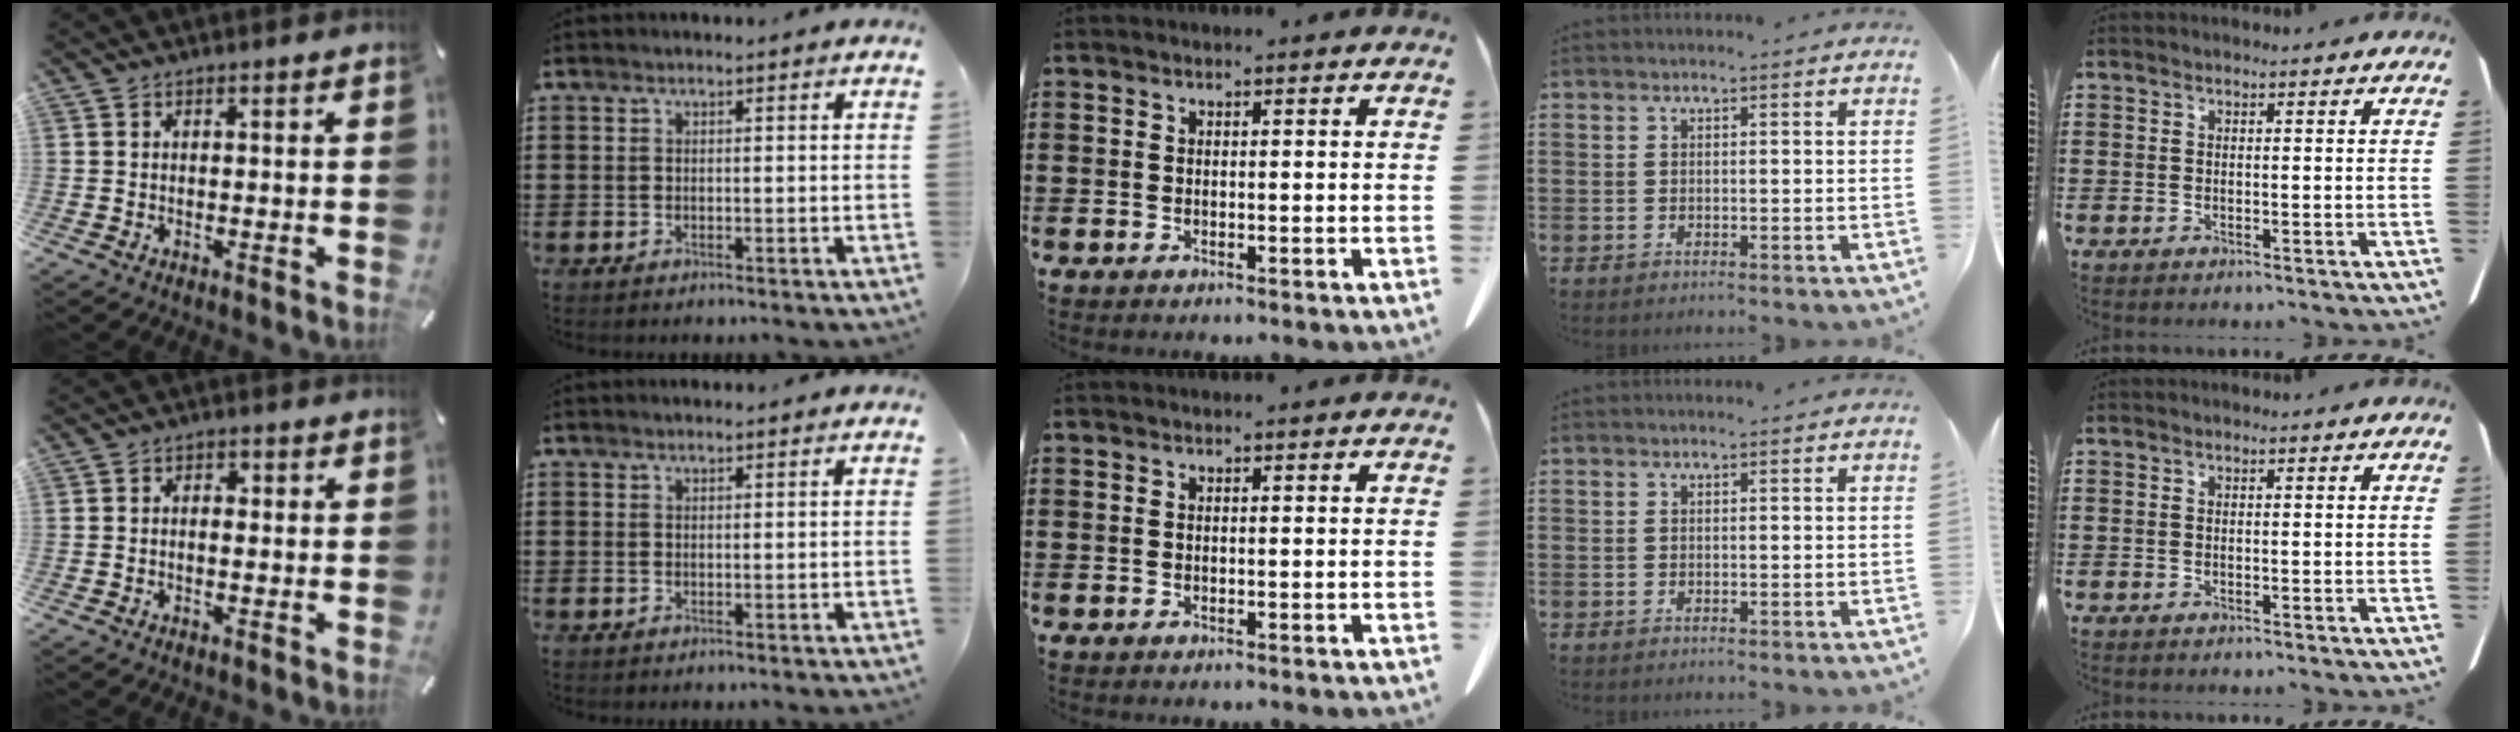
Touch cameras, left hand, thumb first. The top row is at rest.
{"thumb": {"total": 2.3, "force": [-0.6, 1.4, 1.6], "torque": [-0.031, 0.005, -0.012]}, "index": {"total": 0.6, "force": [0.5, 0.2, 0.2], "torque": [-0.005, 0.001, 0.010]}}